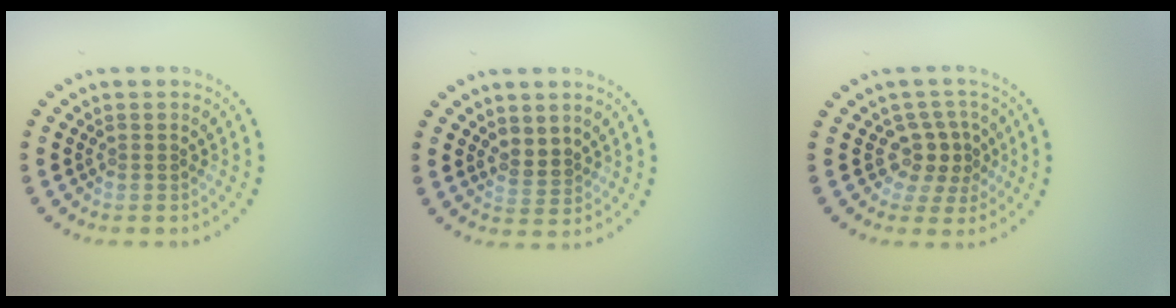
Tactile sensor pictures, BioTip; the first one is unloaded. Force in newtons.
{"total": 1.7, "press": 1.5, "slide": 0.8}
{"total": 2.7, "press": 2.1, "slide": 1.6}